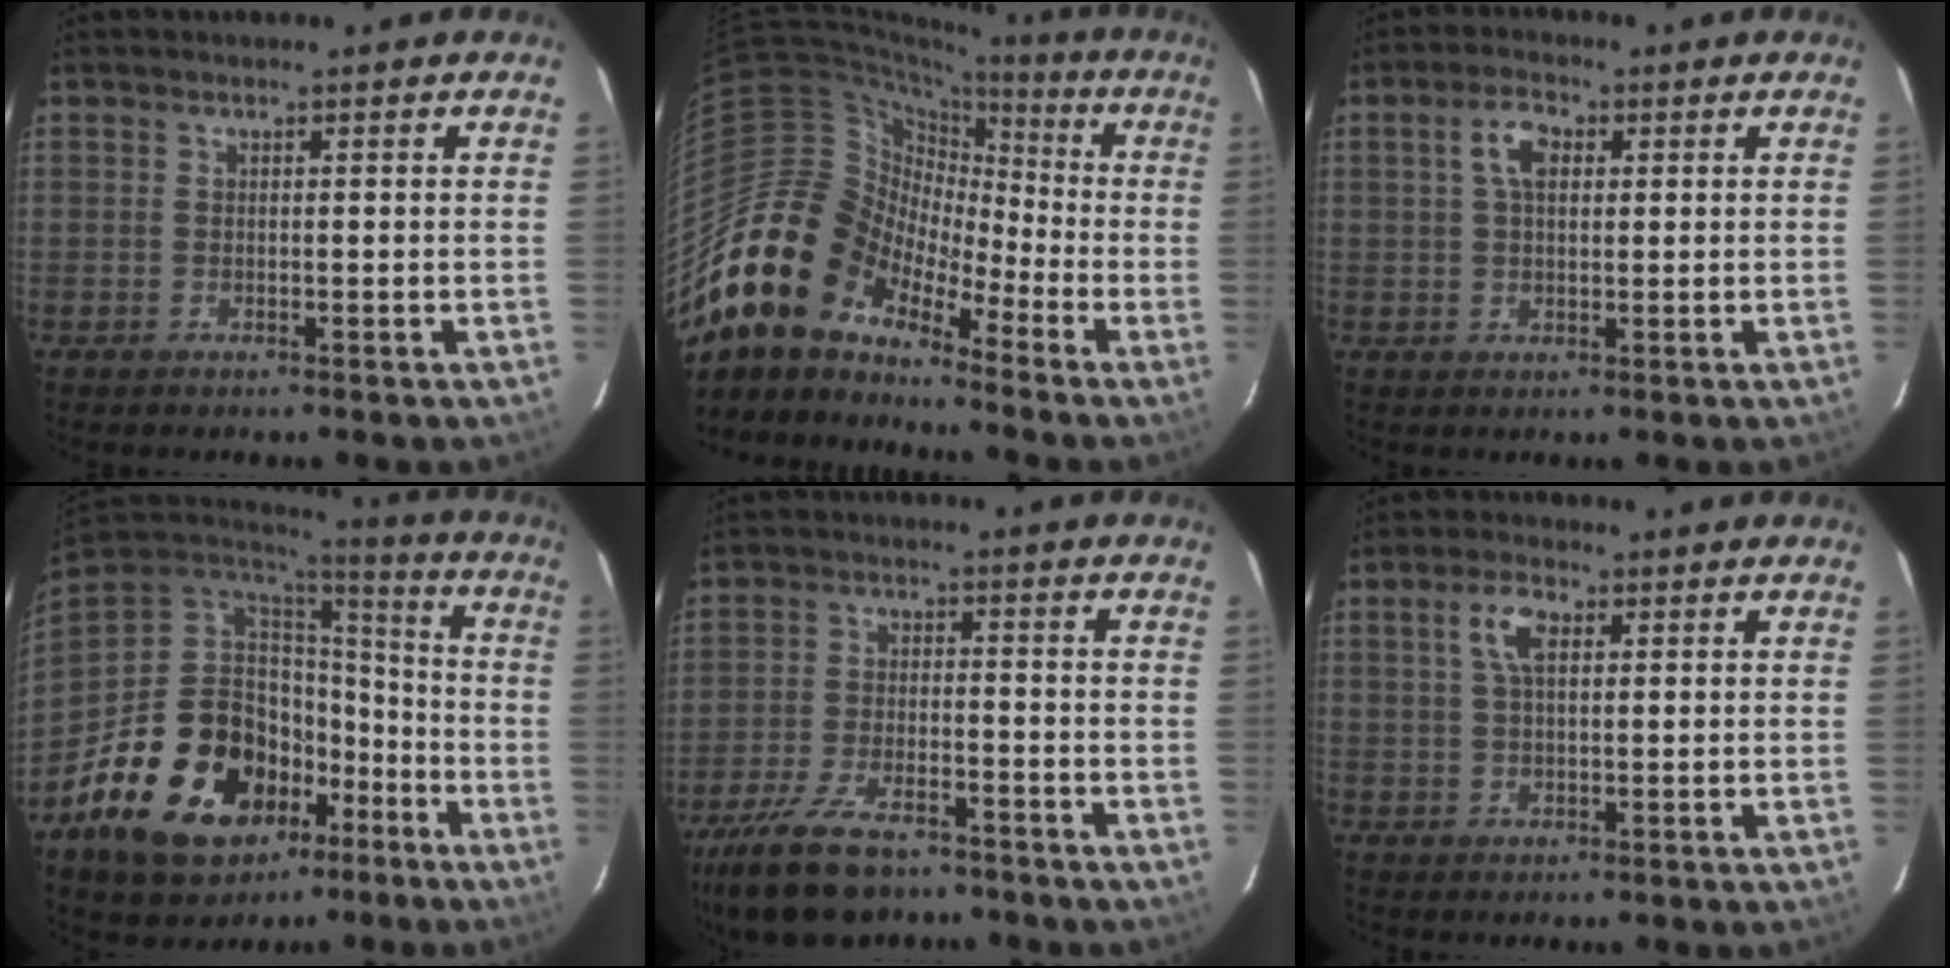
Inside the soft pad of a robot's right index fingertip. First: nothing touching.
{"total": 15.8, "force": [-12.0, 8.6, 5.6], "torque": [-0.114, 0.019, -0.239]}
{"total": 4.7, "force": [1.3, 2.6, 3.6], "torque": [-0.069, 0.014, 0.025]}
{"total": 24.5, "force": [-10.9, 15.8, 15.2], "torque": [-0.309, -0.007, -0.161]}
{"total": 14.8, "force": [-10.9, 6.1, 7.9], "torque": [-0.184, -0.021, -0.191]}
{"total": 4.7, "force": [1.6, 2.2, 3.9], "torque": [-0.074, 0.011, 0.029]}